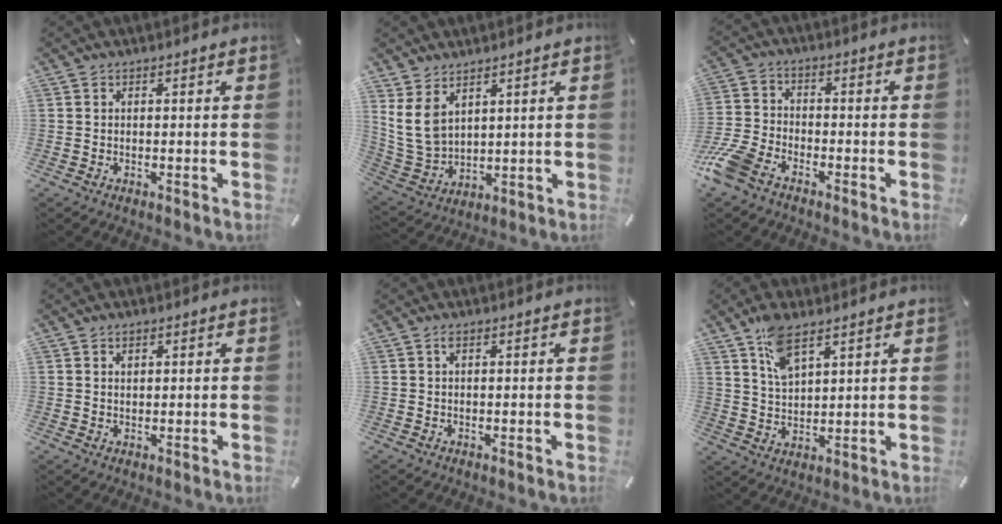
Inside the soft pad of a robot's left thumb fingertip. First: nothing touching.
{"total": 9.0, "force": [4.8, 6.2, 4.4], "torque": [-0.135, -0.023, 0.089]}
{"total": 9.2, "force": [-6.3, 4.8, 4.7], "torque": [-0.119, 0.018, -0.125]}
{"total": 1.4, "force": [0.7, 0.9, 0.7], "torque": [-0.006, -0.001, 0.012]}
{"total": 0.9, "force": [0.3, 0.2, 0.8], "torque": [-0.016, 0.001, 0.005]}
{"total": 7.7, "force": [5.2, 3.2, 4.6], "torque": [-0.096, -0.015, 0.097]}